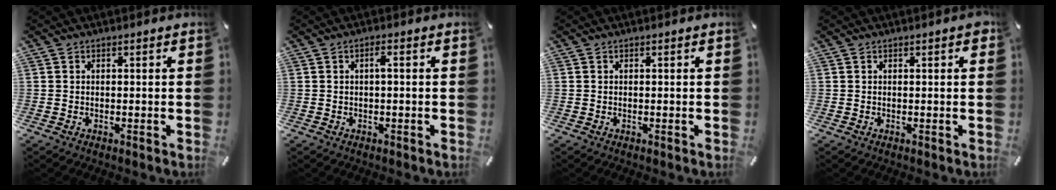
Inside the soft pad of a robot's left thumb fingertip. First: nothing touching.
{"total": 1.7, "force": [0.0, 0.3, 1.6], "torque": [-0.033, 0.004, -0.002]}
{"total": 0.0}
{"total": 0.8, "force": [0.3, 0.2, 0.7], "torque": [-0.013, 0.001, 0.004]}